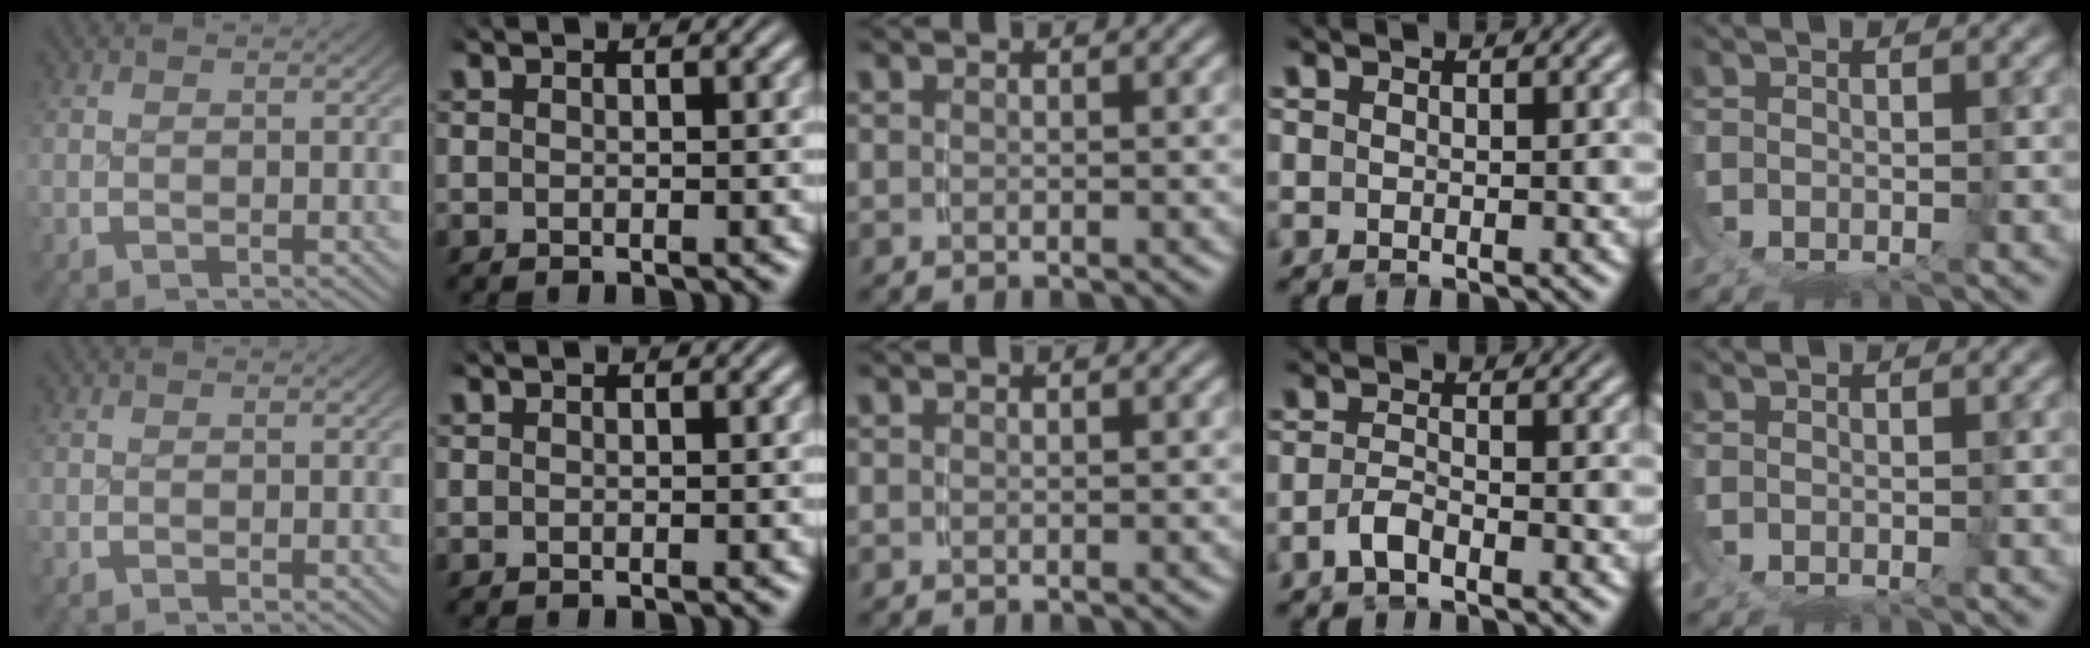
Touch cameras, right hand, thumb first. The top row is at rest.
{"ring": {"total": 1.9, "force": [-1.6, 0.1, 1.0], "torque": [-0.017, -0.004, -0.026]}}